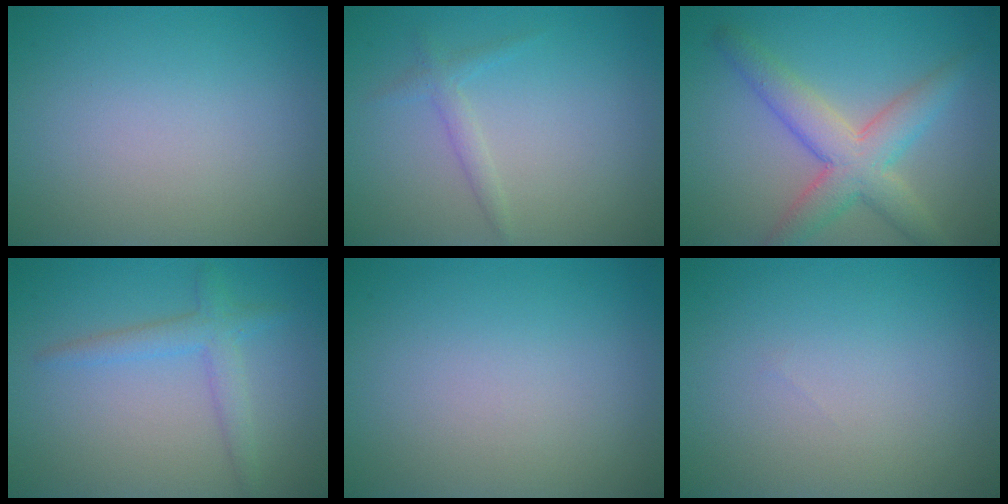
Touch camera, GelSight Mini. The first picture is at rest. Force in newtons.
{"total": 1.3, "press": 1.3, "slide": 0.1}
{"total": 5.4, "press": 5.4, "slide": 0.3}
{"total": 2.5, "press": 2.5, "slide": 0.1}
{"total": 0.0}
{"total": 0.0}